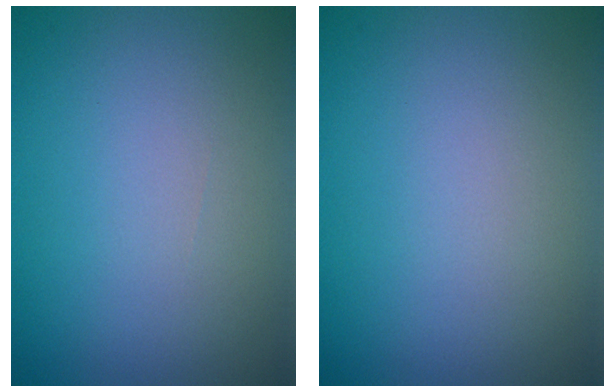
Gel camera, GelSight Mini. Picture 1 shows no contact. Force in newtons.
{"total": 0.0}